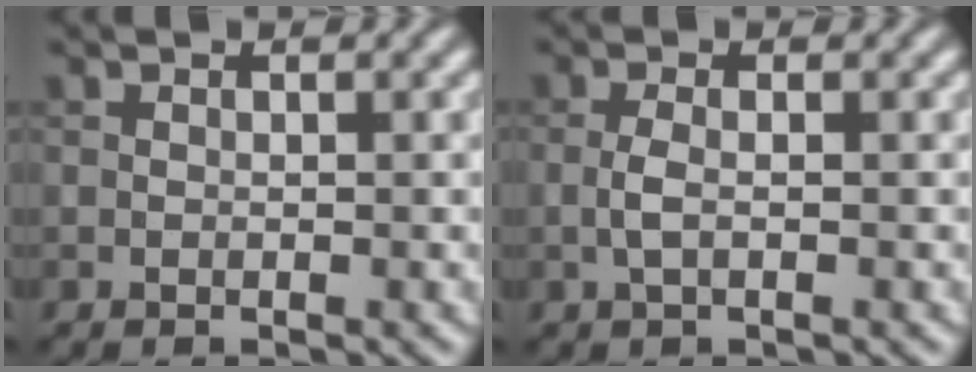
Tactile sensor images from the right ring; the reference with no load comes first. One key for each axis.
{"total": 1.4, "fx": -0.3, "fy": 0.5, "fz": 1.3, "tx": -0.032, "ty": 0.000, "tz": -0.009}